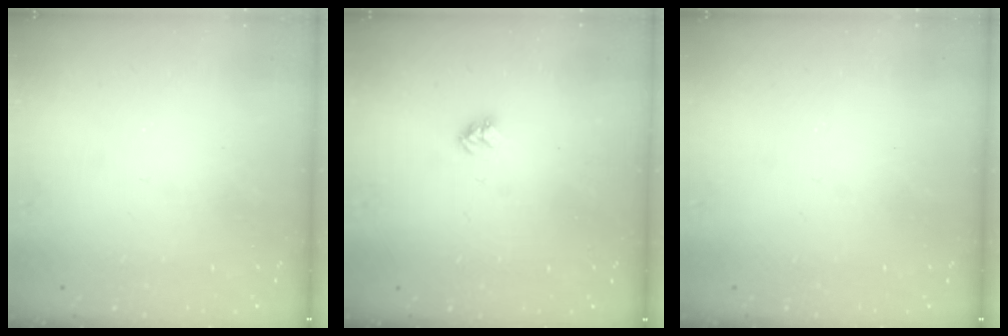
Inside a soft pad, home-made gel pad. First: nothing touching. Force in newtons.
{"total": 3.2, "press": 3.1, "slide": 0.3}
{"total": 0.0}